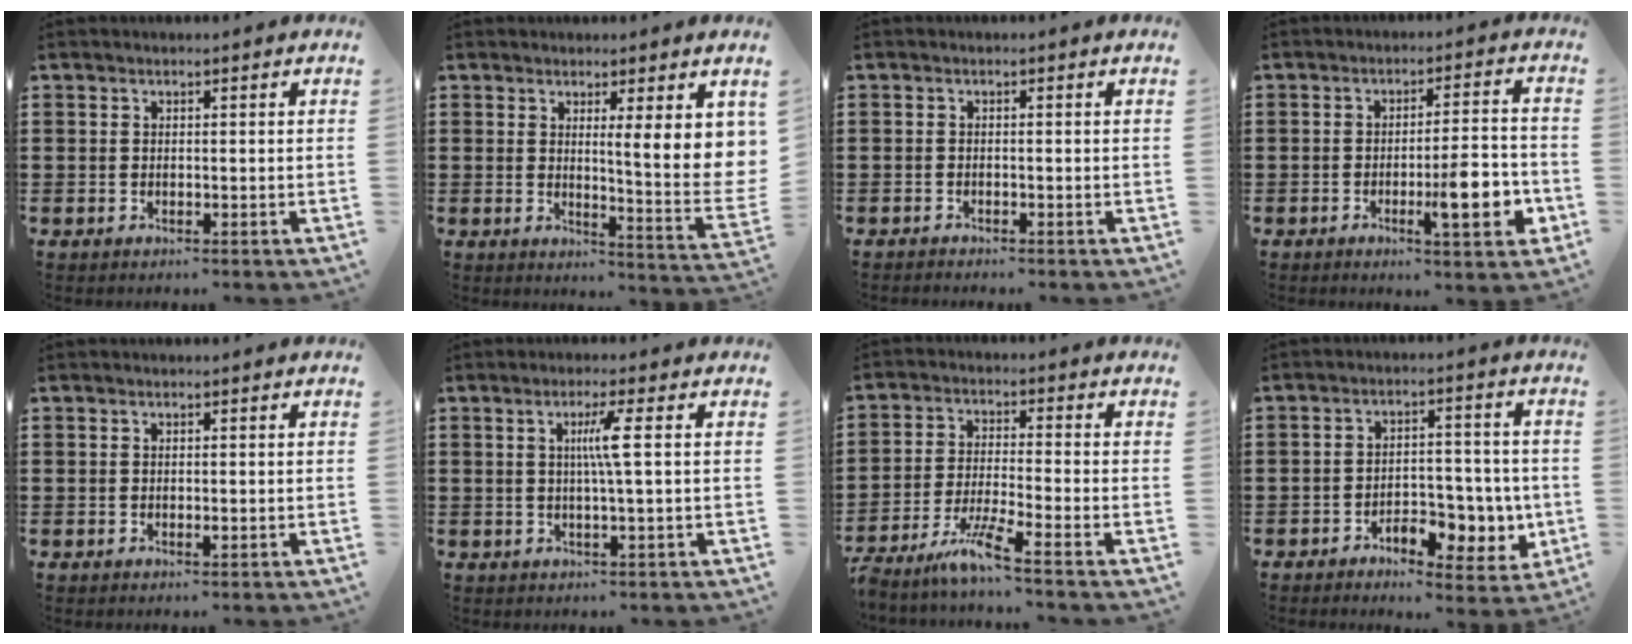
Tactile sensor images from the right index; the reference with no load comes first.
{"total": 7.4, "force": [3.2, 0.7, 6.7], "torque": [-0.101, -0.025, 0.047]}
{"total": 0.7, "force": [-0.7, 0.0, 0.0], "torque": [-0.002, -0.001, -0.015]}
{"total": 9.1, "force": [-3.0, 1.9, 8.4], "torque": [-0.106, -0.006, -0.050]}
{"total": 0.6, "force": [-0.1, 0.1, 0.6], "torque": [-0.011, -0.003, -0.001]}
{"total": 4.2, "force": [0.6, -0.5, 4.1], "torque": [-0.079, -0.005, 0.003]}
{"total": 6.4, "force": [-5.0, -0.7, 3.9], "torque": [-0.091, -0.020, -0.101]}
{"total": 6.5, "force": [-2.7, 4.1, 4.3], "torque": [-0.056, 0.012, -0.049]}